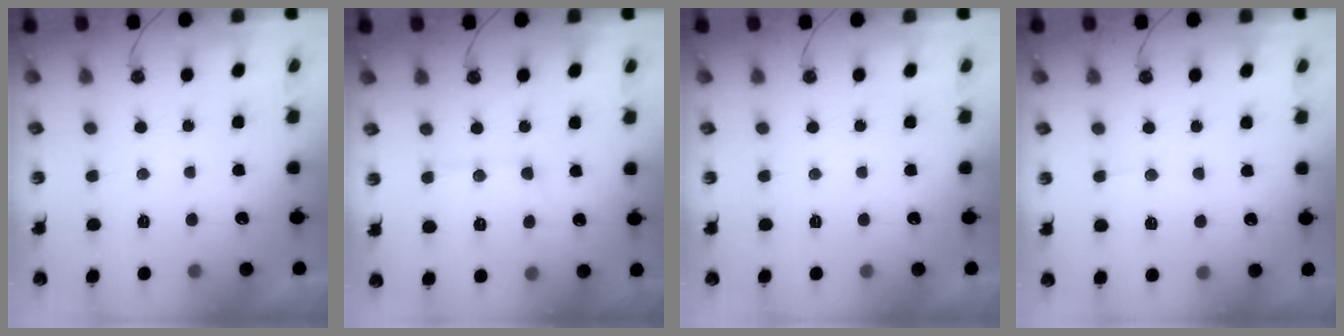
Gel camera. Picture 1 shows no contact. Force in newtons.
{"total": 10.0, "press": 10.0, "slide": 0.8}
{"total": 0.0}
{"total": 6.5, "press": 6.4, "slide": 0.6}